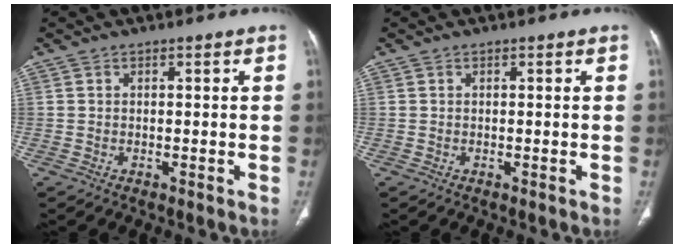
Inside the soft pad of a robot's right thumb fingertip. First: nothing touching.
{"total": 0.0}